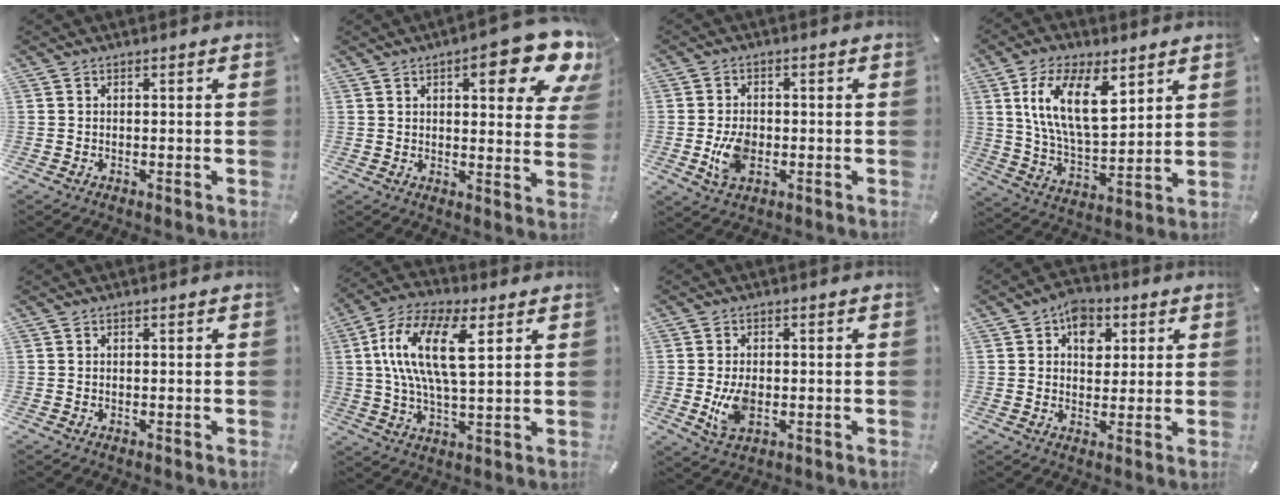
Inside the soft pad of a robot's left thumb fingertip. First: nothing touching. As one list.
[{"total": 15.3, "force": [8.5, 5.0, 11.7], "torque": [-0.155, -0.048, 0.133]}, {"total": 7.1, "force": [-1.2, 4.9, 5.0], "torque": [-0.102, -0.001, -0.022]}, {"total": 16.0, "force": [7.3, 8.0, 11.7], "torque": [-0.236, -0.014, 0.128]}, {"total": 0.0}, {"total": 15.8, "force": [4.7, 6.7, 13.5], "torque": [-0.282, 0.002, 0.078]}, {"total": 6.3, "force": [-0.7, 4.0, 4.9], "torque": [-0.102, -0.006, -0.014]}, {"total": 7.0, "force": [2.4, 5.4, 3.7], "torque": [-0.036, -0.003, 0.037]}]